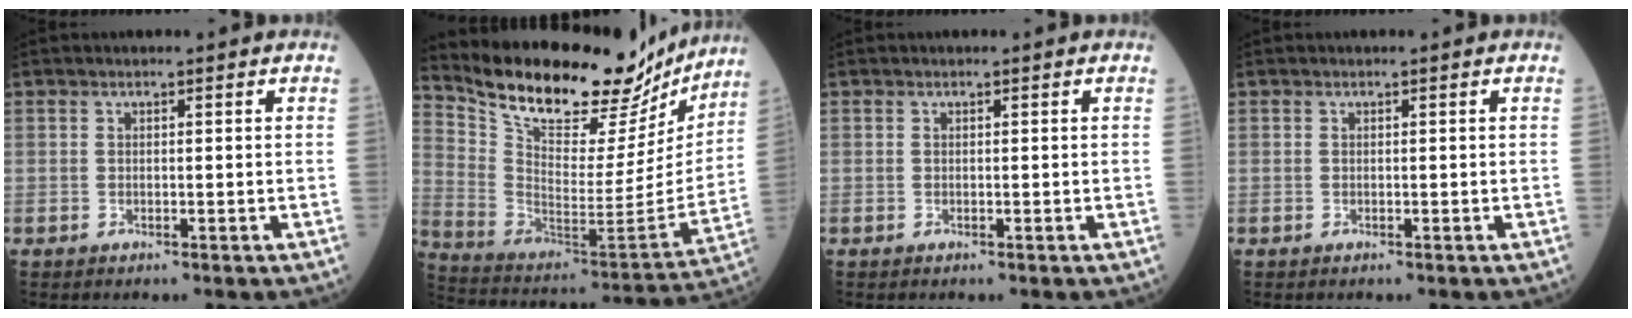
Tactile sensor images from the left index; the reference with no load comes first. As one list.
[{"total": 25.4, "force": [21.6, 7.7, 10.9], "torque": [-0.181, -0.022, 0.323]}, {"total": 0.0}, {"total": 0.0}]